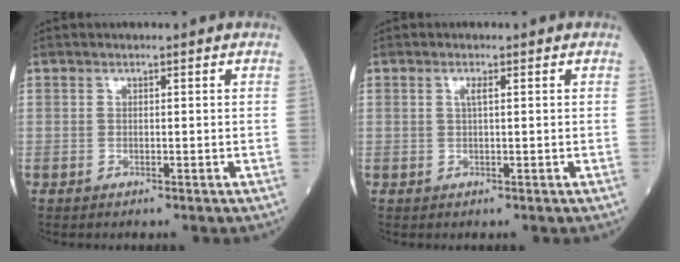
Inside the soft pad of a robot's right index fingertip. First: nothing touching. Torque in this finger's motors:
{"motor_torque": [0.30, 0.05, 0.13, 0.03]}